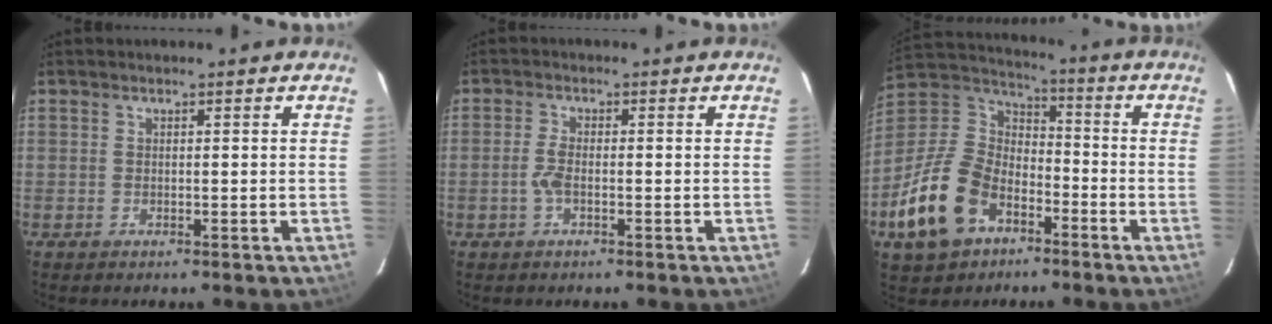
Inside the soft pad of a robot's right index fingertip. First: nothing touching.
{"total": 2.7, "force": [-0.9, 0.9, 2.4], "torque": [-0.056, 0.002, -0.018]}
{"total": 18.6, "force": [-9.2, 11.9, 10.9], "torque": [-0.257, 0.006, -0.159]}